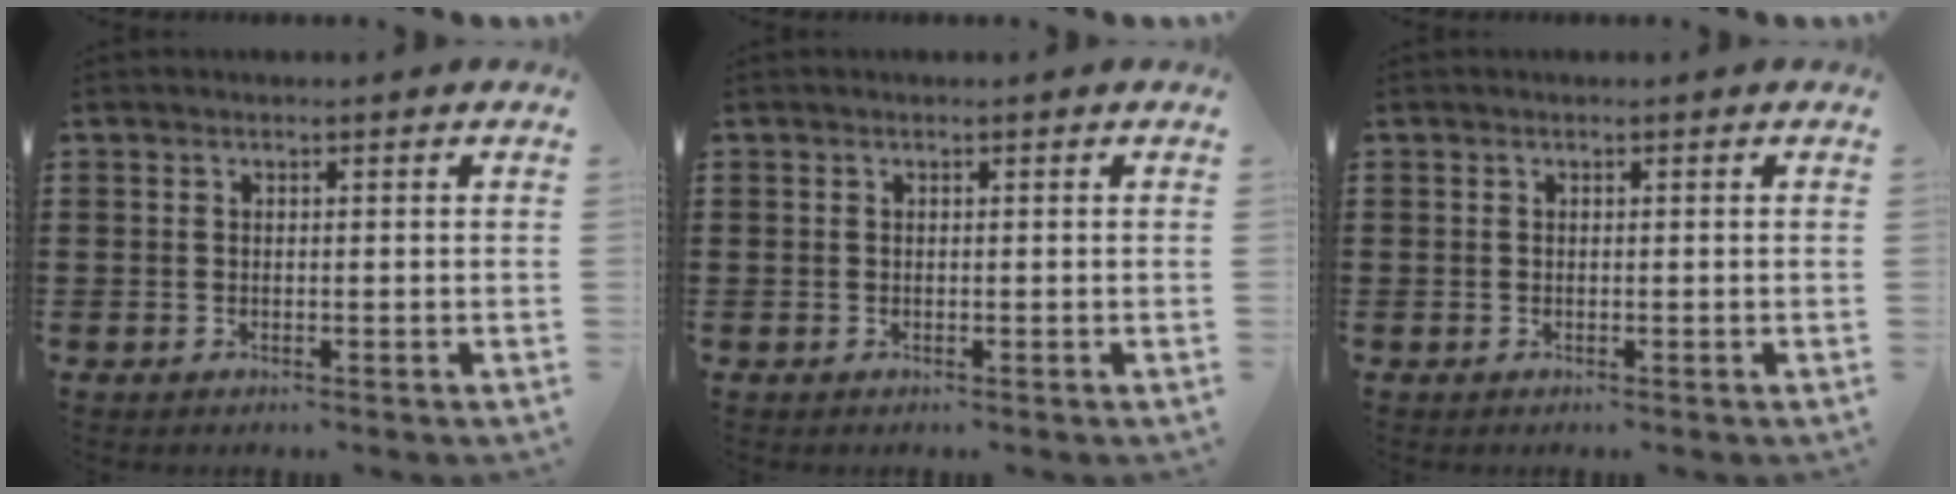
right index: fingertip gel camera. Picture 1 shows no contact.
{"total": 0.0}
{"total": 0.0}